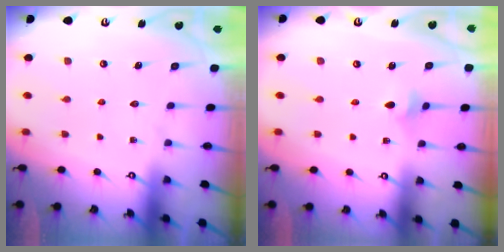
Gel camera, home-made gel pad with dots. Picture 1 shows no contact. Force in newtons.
{"total": 2.7, "press": 2.6, "slide": 0.5}